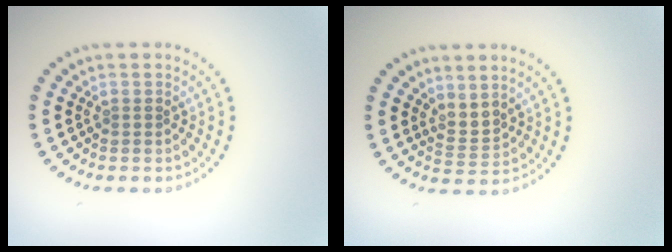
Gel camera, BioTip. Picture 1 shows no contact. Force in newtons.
{"total": 1.9, "press": 1.3, "slide": 1.3}